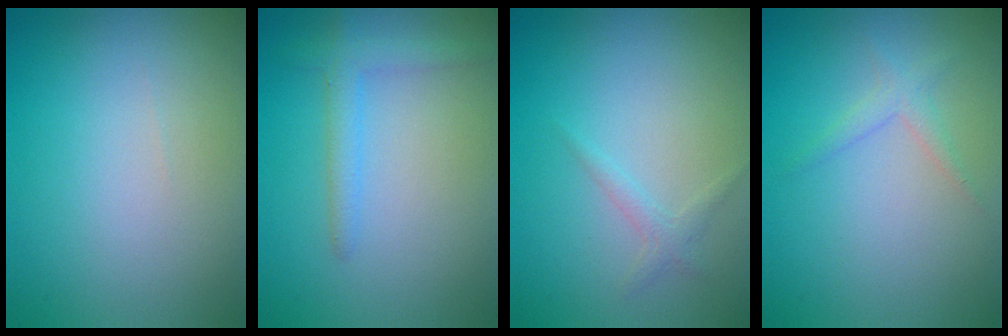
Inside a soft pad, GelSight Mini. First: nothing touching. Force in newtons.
{"total": 2.1, "press": 2.1, "slide": 0.1}
{"total": 1.1, "press": 1.1, "slide": 0.1}
{"total": 1.3, "press": 1.3, "slide": 0.1}